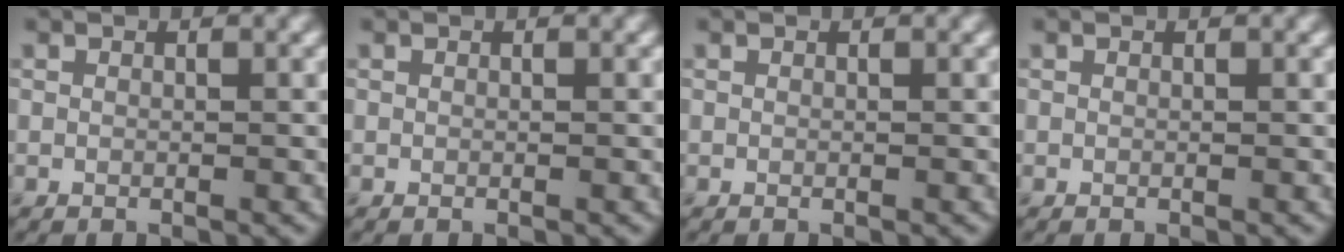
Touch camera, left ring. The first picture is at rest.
{"total": 0.0}
{"total": 0.0}
{"total": 0.0}